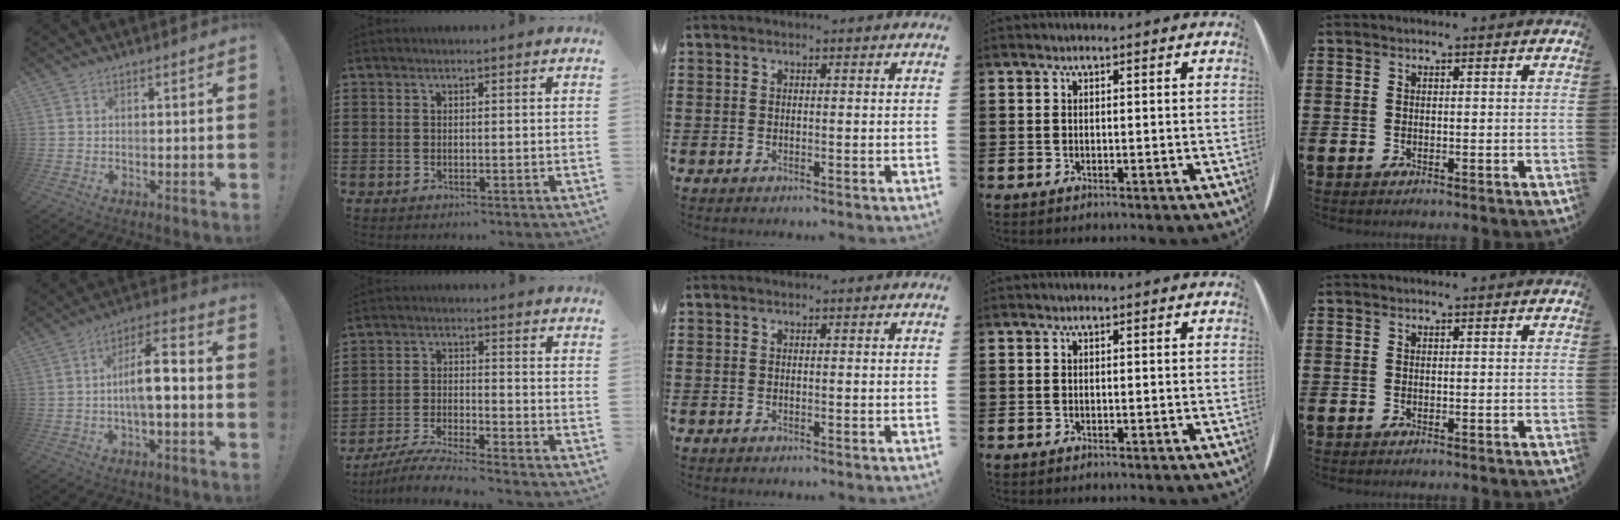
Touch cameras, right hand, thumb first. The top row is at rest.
{"thumb": {"total": 10.5, "force": [-1.2, 3.1, 10.0], "torque": [-0.160, 0.006, -0.026]}, "index": {"total": 5.3, "force": [-5.0, -0.2, 1.6], "torque": [-0.041, -0.011, -0.101]}}